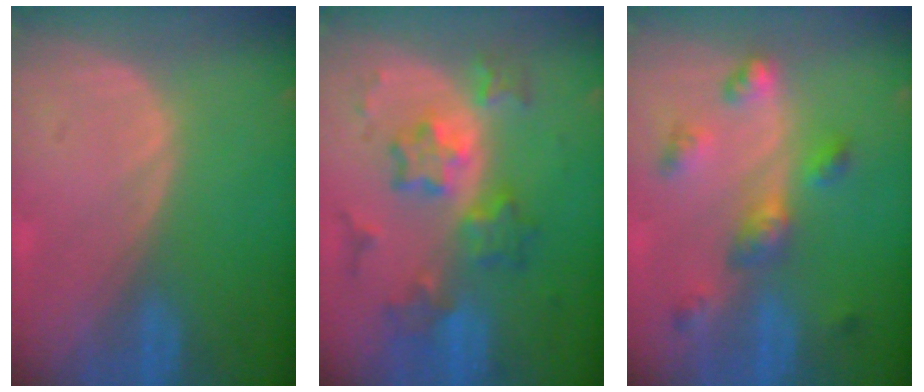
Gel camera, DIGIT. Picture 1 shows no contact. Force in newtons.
{"total": 8.3, "press": 8.3, "slide": 0.6}
{"total": 6.4, "press": 5.7, "slide": 2.8}